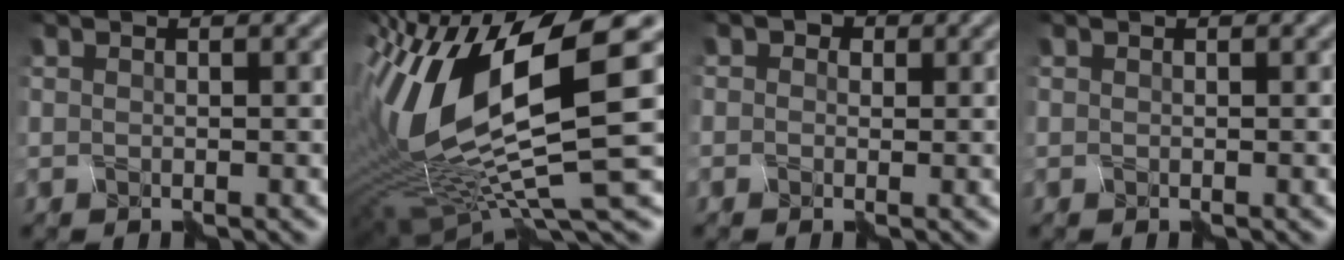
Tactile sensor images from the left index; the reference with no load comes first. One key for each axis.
{"total": 14.3, "fx": 0.3, "fy": 5.0, "fz": 13.4, "tx": -0.288, "ty": 0.006, "tz": 0.014}
{"total": 1.2, "fx": -0.1, "fy": 1.2, "fz": 0.1, "tx": 0.000, "ty": 0.000, "tz": -0.004}
{"total": 0.0}